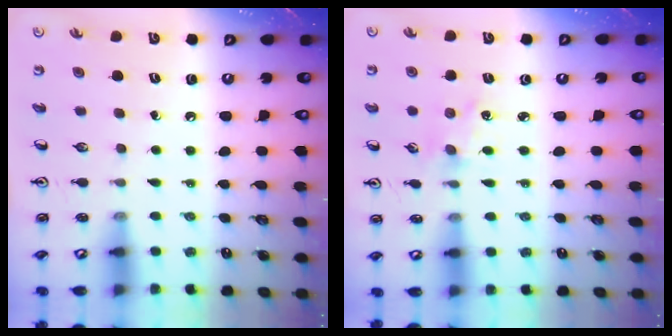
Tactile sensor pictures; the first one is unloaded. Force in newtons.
{"total": 1.6, "press": 1.5, "slide": 0.3}